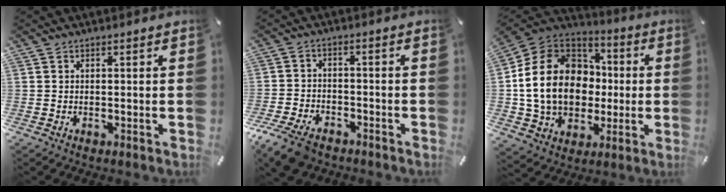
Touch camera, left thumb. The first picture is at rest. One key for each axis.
{"total": 7.6, "fx": -5.4, "fy": 4.2, "fz": 3.3, "tx": -0.076, "ty": 0.021, "tz": -0.102}
{"total": 19.4, "fx": -0.9, "fy": 15.7, "fz": 11.5, "tx": -0.246, "ty": 0.010, "tz": -0.010}